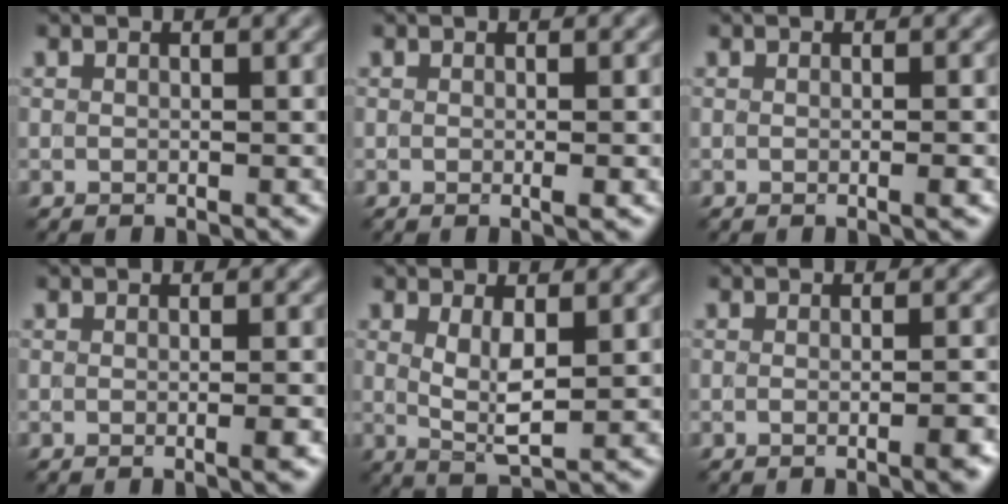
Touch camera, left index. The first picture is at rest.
{"total": 1.6, "force": [0.0, 0.4, 1.6], "torque": [-0.019, -0.003, -0.003]}
{"total": 2.0, "force": [0.0, 0.8, 1.9], "torque": [-0.015, -0.004, -0.008]}
{"total": 2.5, "force": [-0.2, 0.9, 2.3], "torque": [-0.017, -0.001, -0.009]}
{"total": 3.1, "force": [0.7, 0.8, 2.9], "torque": [-0.062, -0.007, 0.016]}
{"total": 3.2, "force": [-0.7, 1.2, 2.9], "torque": [-0.013, 0.005, -0.017]}